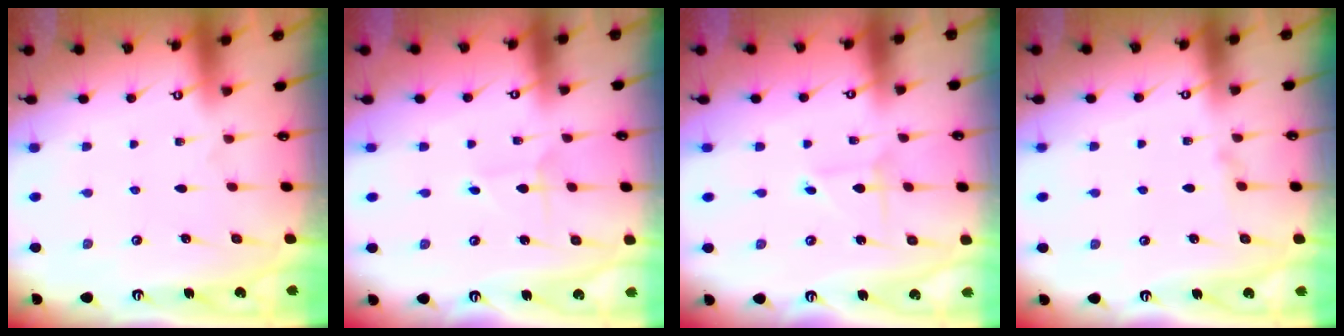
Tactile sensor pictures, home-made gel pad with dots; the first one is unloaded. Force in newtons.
{"total": 2.1, "press": 2.1, "slide": 0.2}
{"total": 1.0, "press": 1.0, "slide": 0.1}
{"total": 0.0}